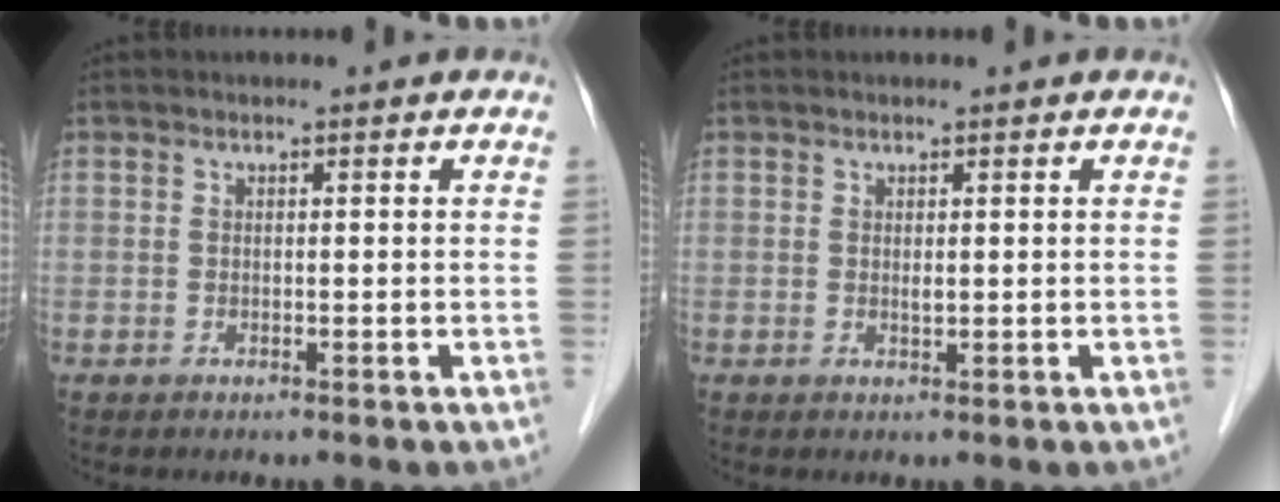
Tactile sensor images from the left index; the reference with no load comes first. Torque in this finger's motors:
{"motor_torque": [-0.05, 0.02, 0.04, 0.02]}